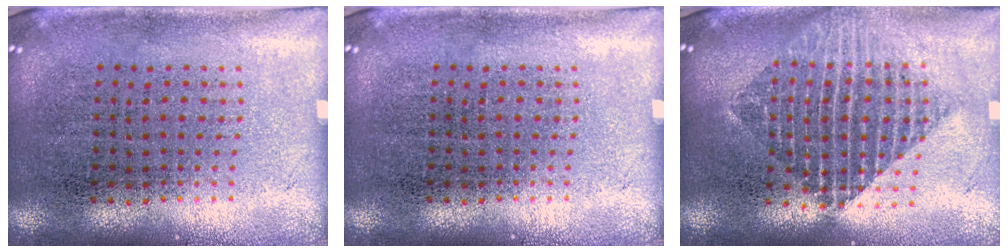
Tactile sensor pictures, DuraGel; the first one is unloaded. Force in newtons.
{"total": 0.0}
{"total": 2.1, "press": 1.7, "slide": 1.2}